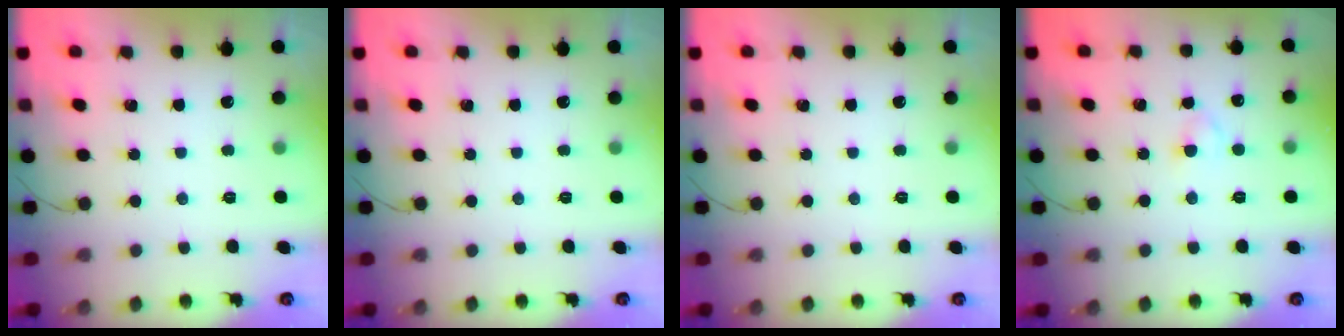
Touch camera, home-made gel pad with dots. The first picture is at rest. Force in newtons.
{"total": 0.0}
{"total": 0.0}
{"total": 2.7, "press": 2.4, "slide": 1.1}